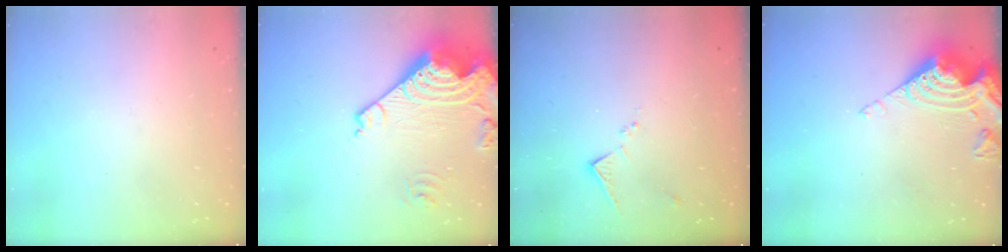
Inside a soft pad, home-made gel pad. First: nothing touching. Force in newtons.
{"total": 22.2, "press": 22.0, "slide": 2.9}
{"total": 7.6, "press": 7.6, "slide": 0.1}
{"total": 14.0, "press": 13.9, "slide": 1.6}